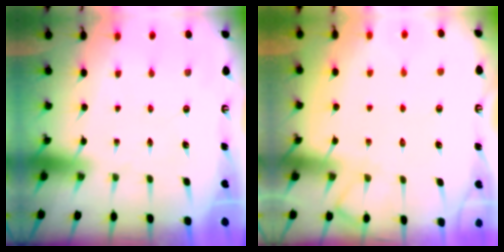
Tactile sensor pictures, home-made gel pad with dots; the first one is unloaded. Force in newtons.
{"total": 5.3, "press": 5.2, "slide": 0.6}